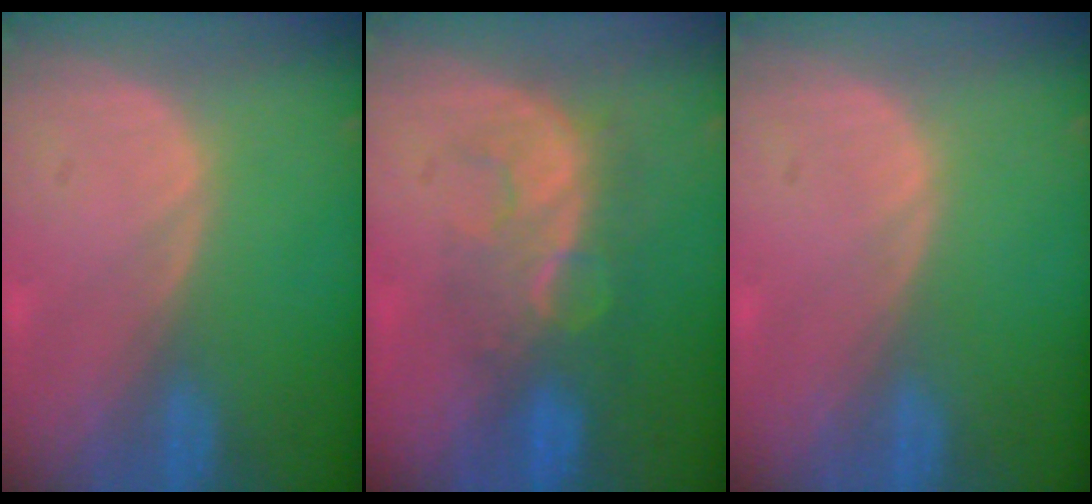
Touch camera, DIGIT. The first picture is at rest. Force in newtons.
{"total": 8.1, "press": 7.4, "slide": 3.2}
{"total": 0.0}